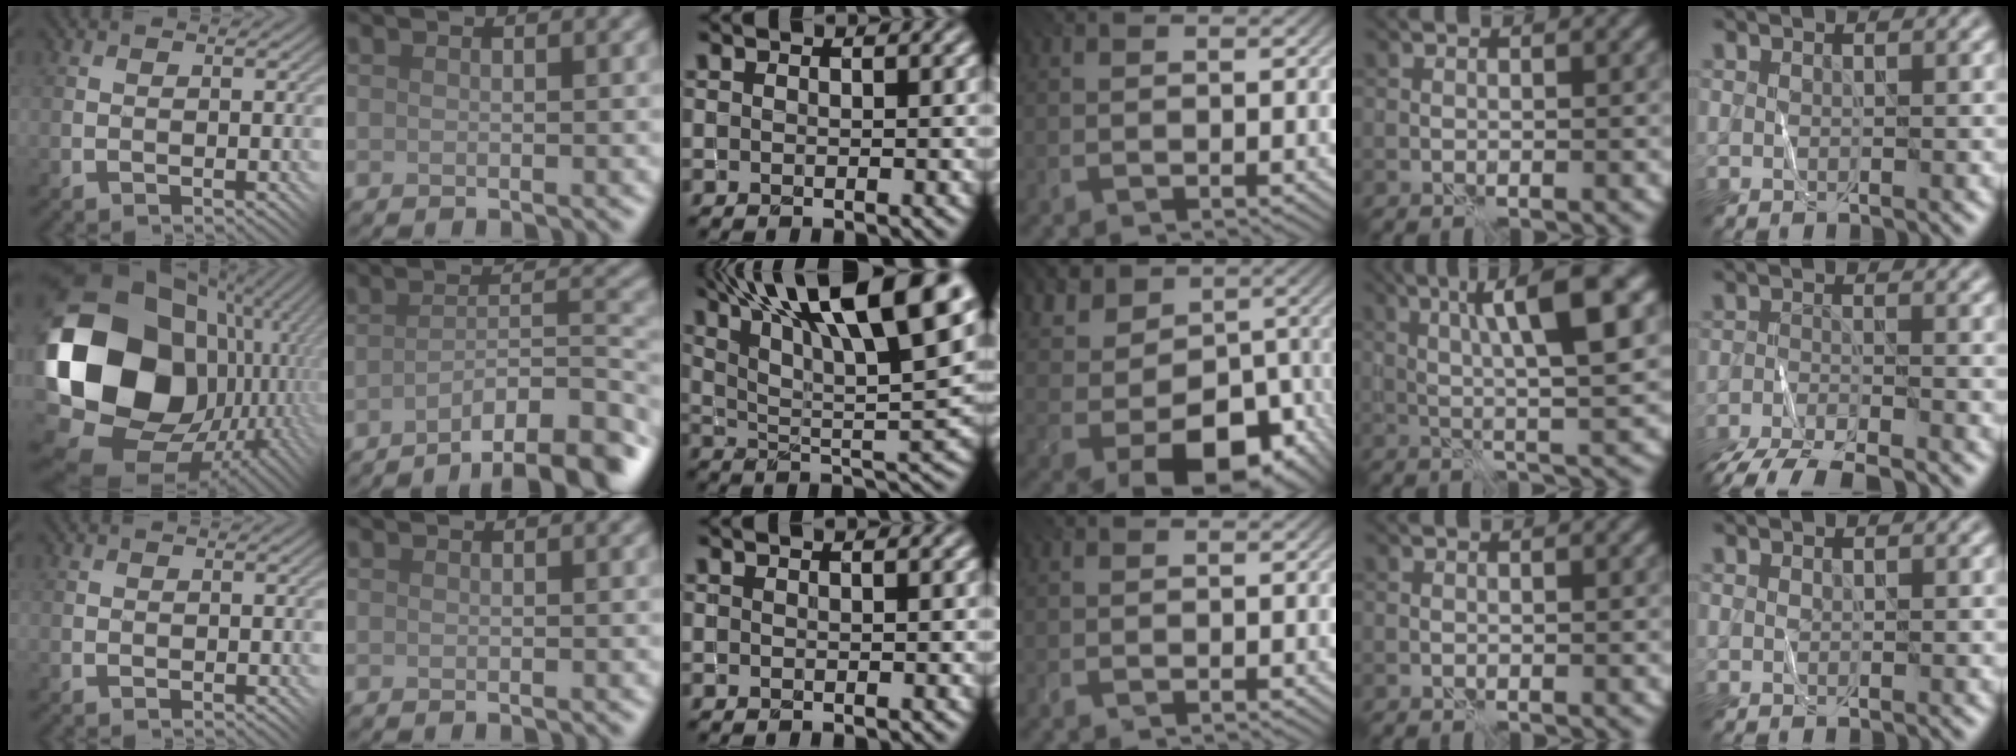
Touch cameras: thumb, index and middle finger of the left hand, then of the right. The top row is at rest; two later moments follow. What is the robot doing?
{"motion": "fold", "object": "shorts"}